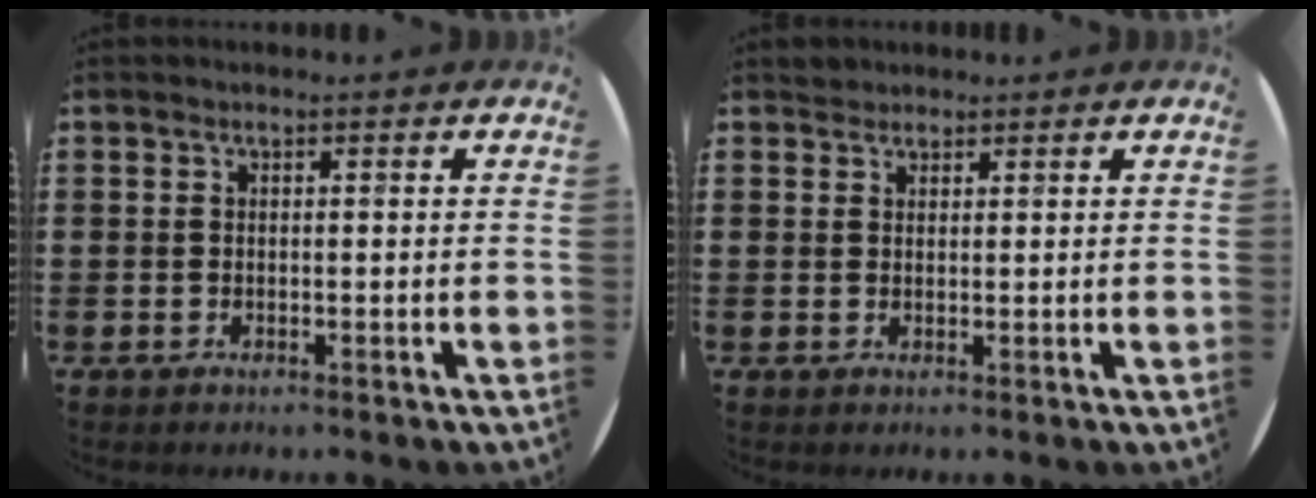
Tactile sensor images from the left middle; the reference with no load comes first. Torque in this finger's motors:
{"motor_torque": [0.16, -0.09, -0.02, -0.01]}